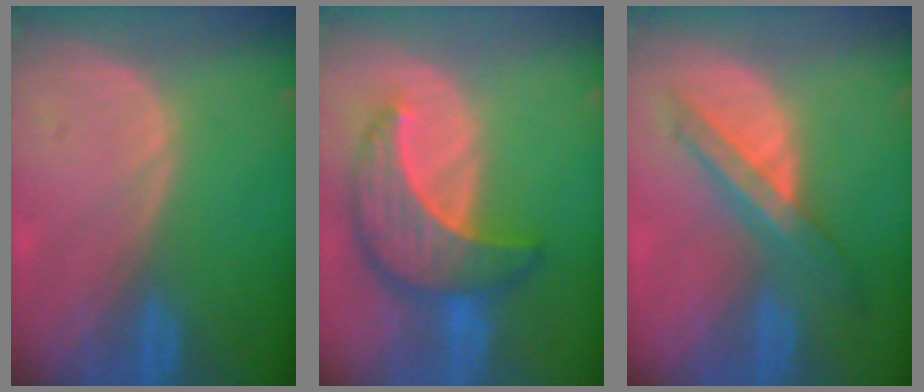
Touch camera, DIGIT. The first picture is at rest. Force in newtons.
{"total": 9.6, "press": 9.5, "slide": 0.8}
{"total": 7.2, "press": 6.1, "slide": 3.8}